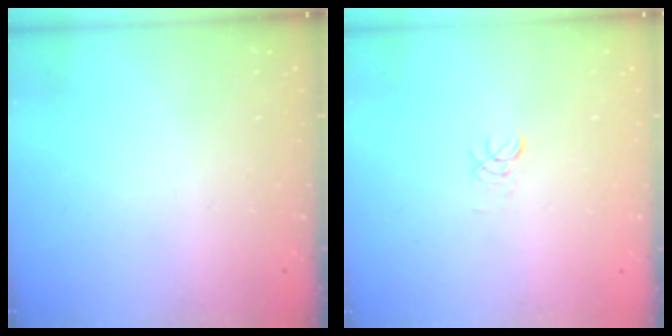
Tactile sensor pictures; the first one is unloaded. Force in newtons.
{"total": 2.9, "press": 2.8, "slide": 0.3}